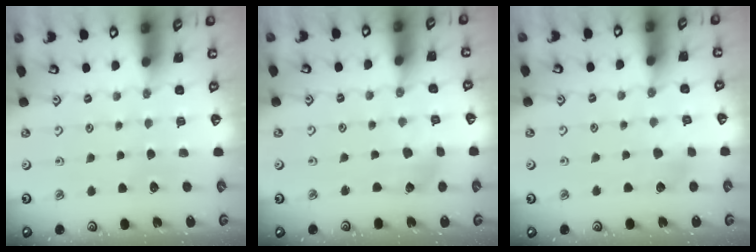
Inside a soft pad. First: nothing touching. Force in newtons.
{"total": 3.3, "press": 3.3, "slide": 0.4}
{"total": 4.0, "press": 4.0, "slide": 0.5}